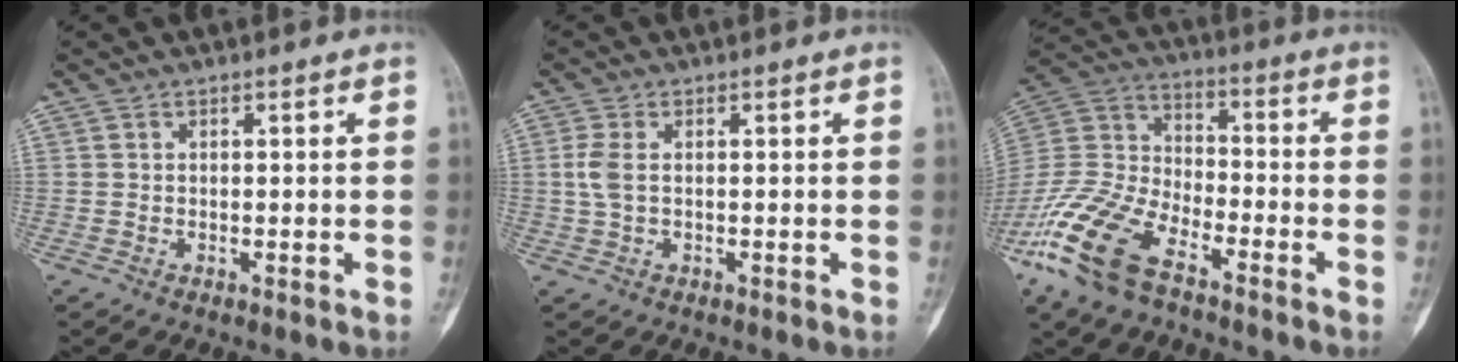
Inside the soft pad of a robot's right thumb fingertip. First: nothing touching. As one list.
[{"total": 3.1, "force": [0.3, 1.6, 2.7], "torque": [-0.081, 0.002, 0.005]}, {"total": 16.9, "force": [-10.5, 7.5, 10.9], "torque": [-0.238, 0.041, -0.212]}]